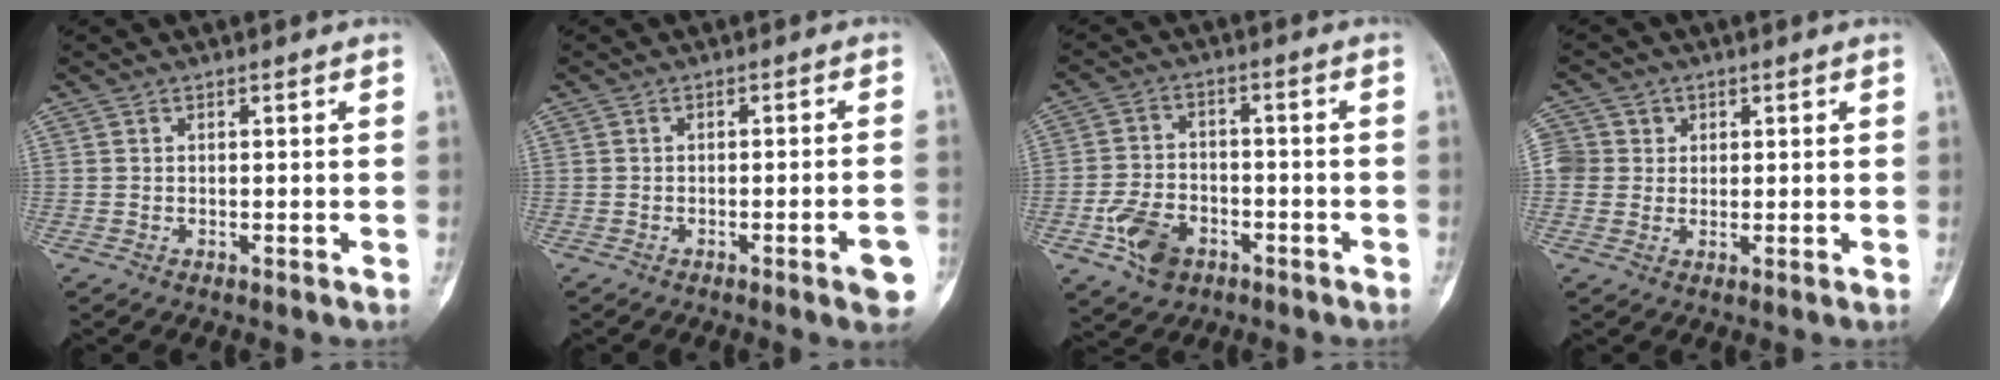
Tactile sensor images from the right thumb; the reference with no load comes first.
{"total": 5.1, "force": [-2.3, 0.4, 4.5], "torque": [-0.058, 0.010, -0.029]}
{"total": 8.5, "force": [-4.0, 5.7, 4.8], "torque": [-0.077, 0.022, -0.068]}
{"total": 4.7, "force": [0.9, 4.6, 0.7], "torque": [0.015, 0.008, 0.015]}